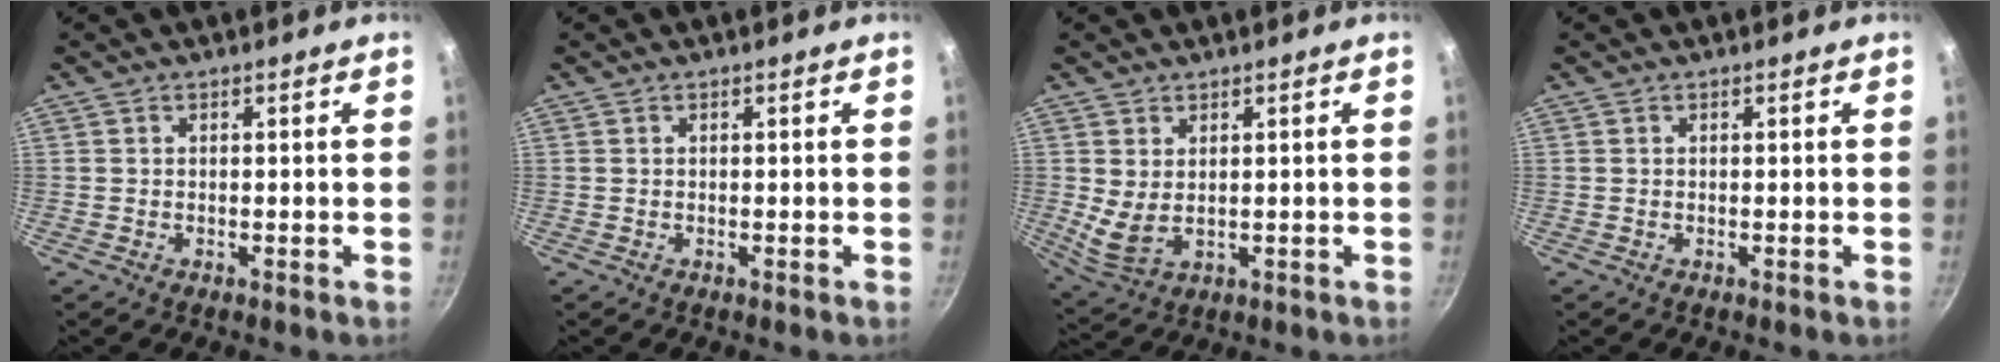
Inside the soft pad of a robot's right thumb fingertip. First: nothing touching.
{"total": 0.0}
{"total": 5.4, "force": [1.0, 3.4, 4.1], "torque": [-0.075, -0.021, 0.033]}
{"total": 0.0}